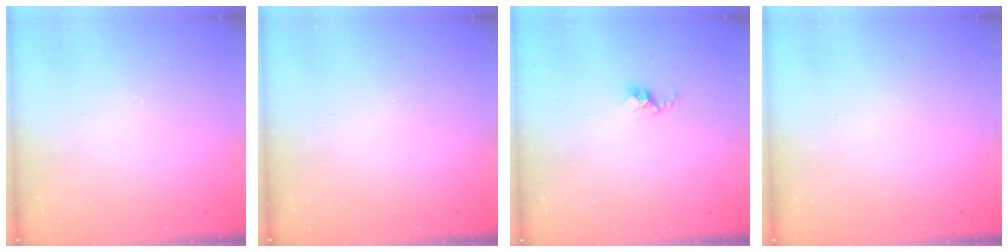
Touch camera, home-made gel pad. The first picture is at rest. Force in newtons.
{"total": 0.0}
{"total": 2.5, "press": 2.5, "slide": 0.4}
{"total": 0.0}